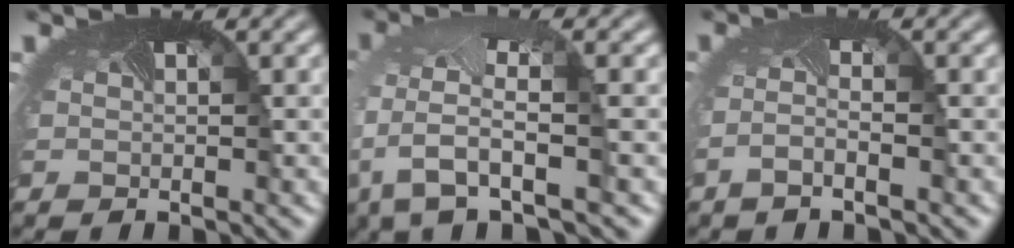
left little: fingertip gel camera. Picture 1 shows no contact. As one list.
[{"total": 5.2, "force": [-1.1, 2.1, 4.7], "torque": [-0.121, -0.021, -0.025]}, {"total": 1.3, "force": [-1.0, -0.3, 0.8], "torque": [-0.033, -0.006, -0.026]}]